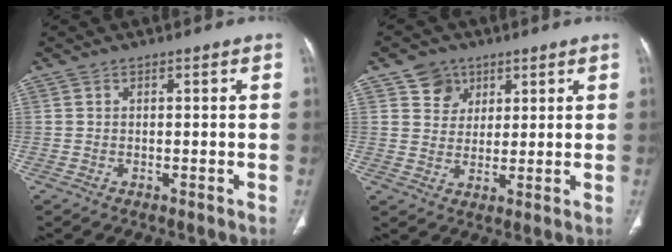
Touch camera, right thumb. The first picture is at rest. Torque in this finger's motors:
{"motor_torque": [-0.05, 1.99, -0.21, 0.08, 0.08]}